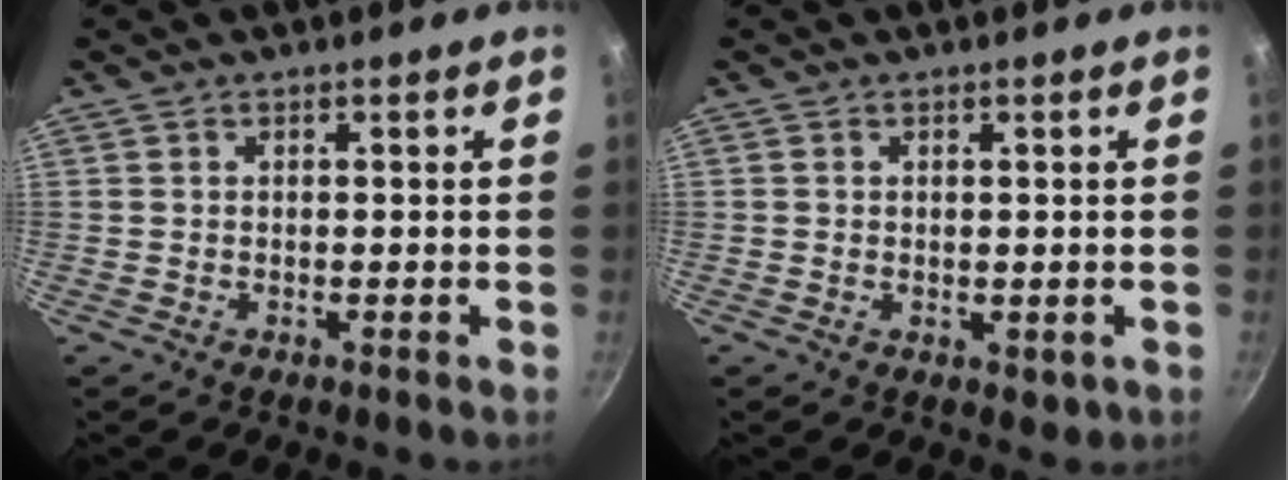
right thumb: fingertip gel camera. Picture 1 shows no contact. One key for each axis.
{"total": 1.7, "fx": 0.1, "fy": 1.2, "fz": 1.2, "tx": -0.014, "ty": -0.004, "tz": 0.002}